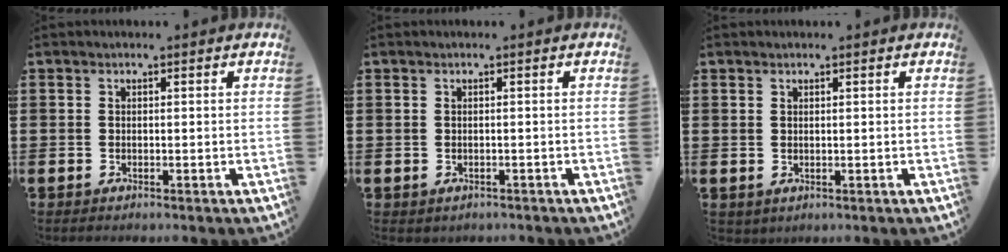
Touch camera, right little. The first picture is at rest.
{"total": 0.9, "force": [-0.8, 0.2, 0.3], "torque": [-0.008, 0.000, -0.017]}
{"total": 0.5, "force": [0.5, 0.0, 0.0], "torque": [0.007, -0.003, 0.009]}